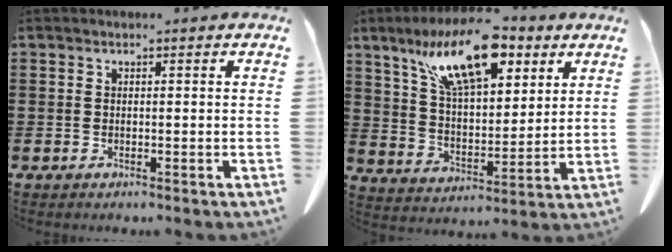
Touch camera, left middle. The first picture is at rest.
{"total": 14.6, "force": [9.0, 5.5, 10.1], "torque": [-0.190, -0.020, 0.158]}